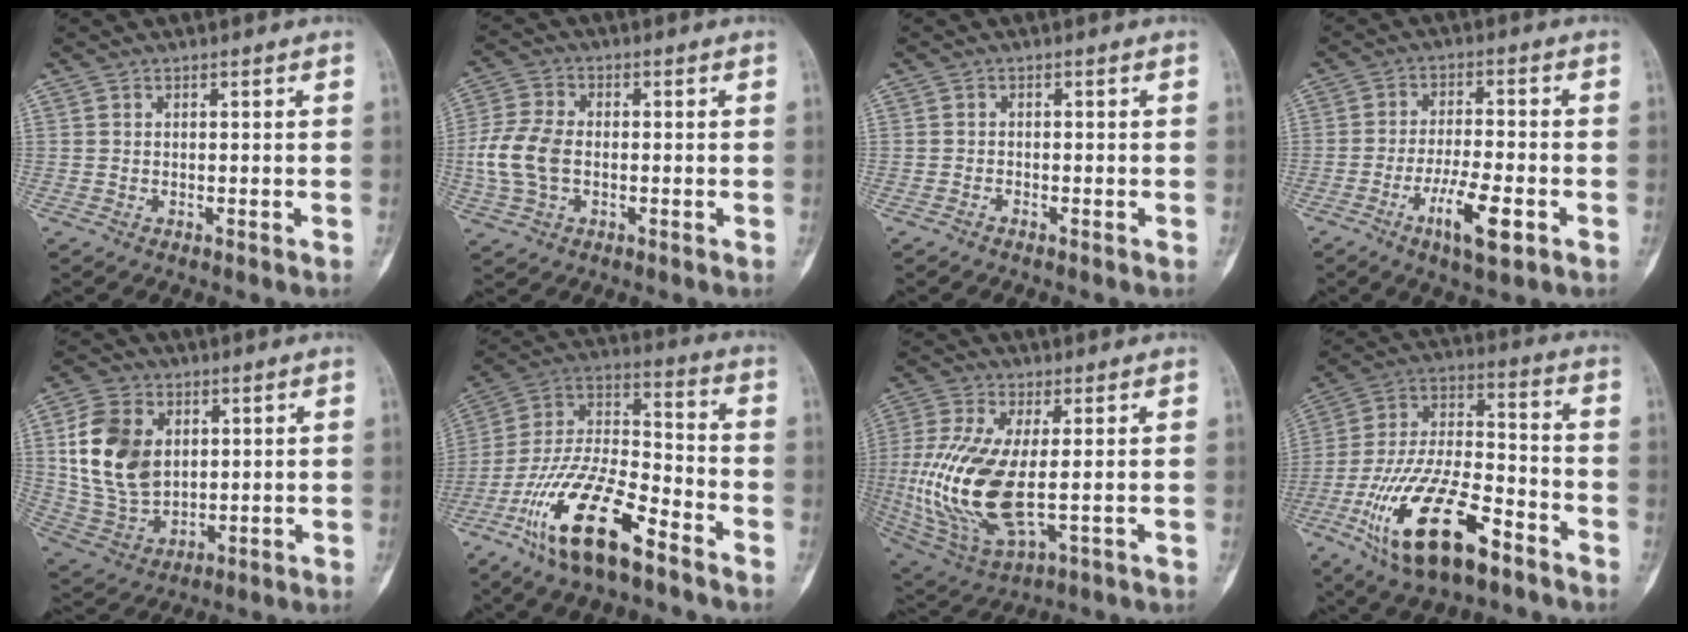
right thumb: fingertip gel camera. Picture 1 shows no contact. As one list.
[{"total": 9.2, "force": [-1.0, 5.9, 7.0], "torque": [-0.154, 0.011, -0.023]}, {"total": 0.6, "force": [-0.5, 0.2, 0.1], "torque": [-0.004, 0.003, -0.012]}, {"total": 9.4, "force": [-4.1, 2.6, 8.0], "torque": [-0.150, 0.010, -0.069]}, {"total": 15.6, "force": [3.4, 10.9, 10.6], "torque": [-0.186, -0.009, 0.076]}, {"total": 19.9, "force": [-11.6, 6.9, 14.7], "torque": [-0.292, 0.062, -0.220]}, {"total": 18.0, "force": [-0.8, 7.5, 16.3], "torque": [-0.369, -0.013, 0.002]}, {"total": 21.6, "force": [-11.0, 8.9, 16.3], "torque": [-0.322, 0.054, -0.196]}]